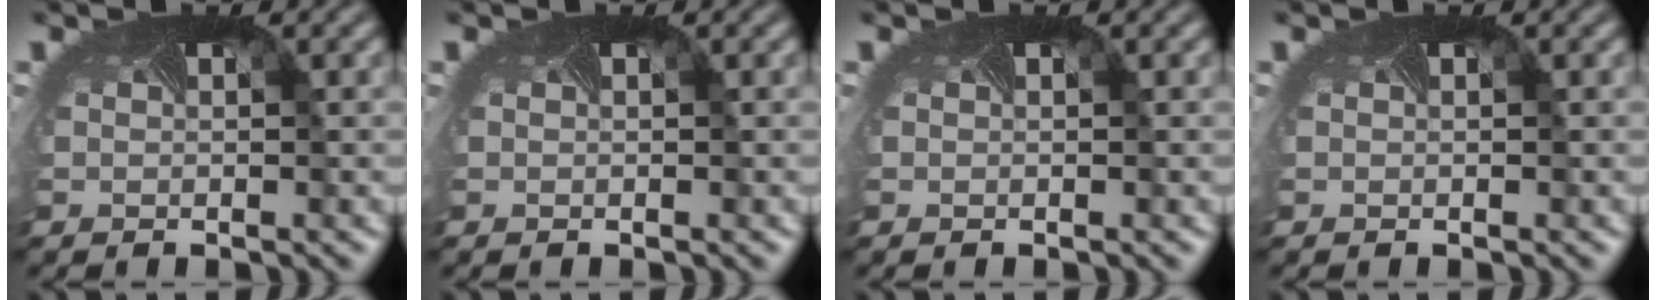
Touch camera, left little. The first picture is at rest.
{"total": 0.0}
{"total": 0.0}
{"total": 0.0}